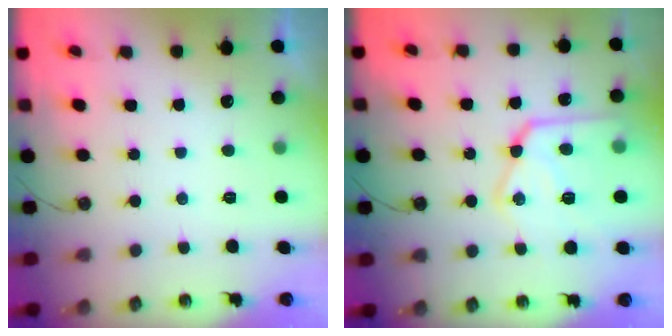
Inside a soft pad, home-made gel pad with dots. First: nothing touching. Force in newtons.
{"total": 18.8, "press": 18.7, "slide": 1.6}